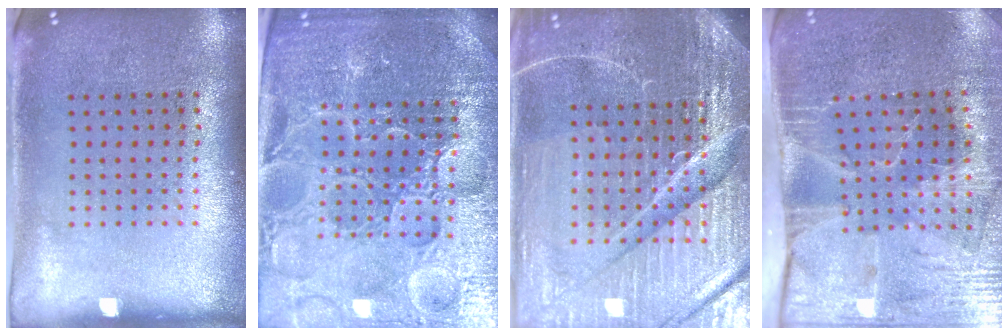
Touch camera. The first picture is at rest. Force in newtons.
{"total": 5.5, "press": 5.1, "slide": 2.1}
{"total": 6.5, "press": 5.8, "slide": 3.0}
{"total": 4.3, "press": 3.6, "slide": 2.4}